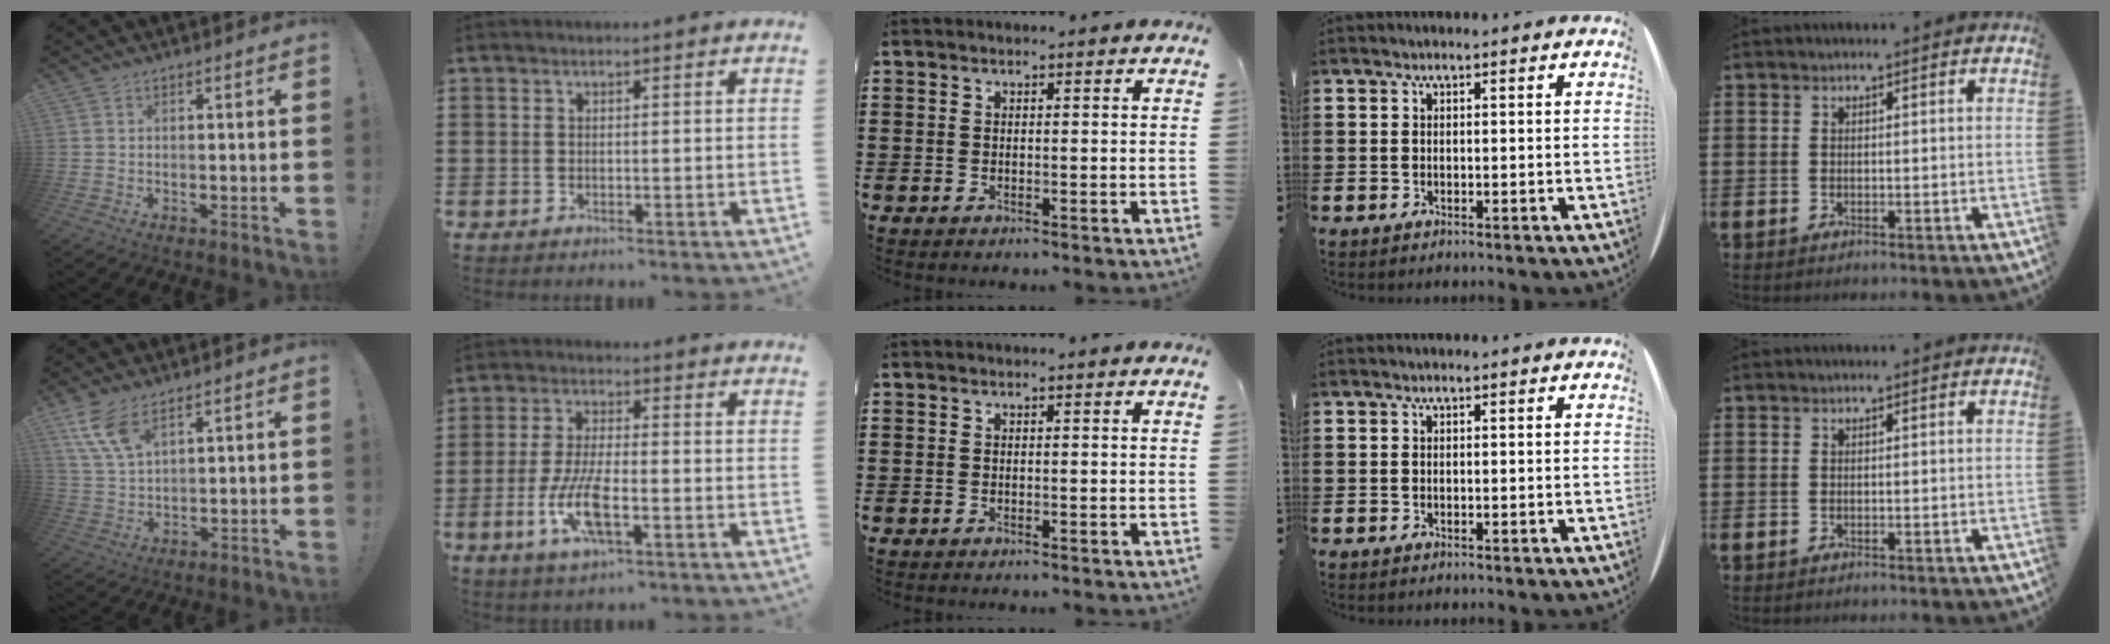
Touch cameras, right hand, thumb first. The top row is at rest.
{"thumb": {"total": 8.6, "force": [5.5, 3.3, 5.7], "torque": [-0.122, -0.023, 0.105]}, "index": {"total": 8.3, "force": [-2.9, 2.7, 7.3], "torque": [-0.165, -0.017, -0.056]}}